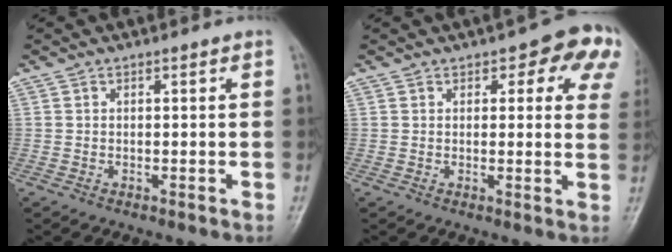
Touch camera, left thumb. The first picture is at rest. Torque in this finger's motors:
{"motor_torque": [0.62, 0.71, 0.18, -0.16, 0.04]}